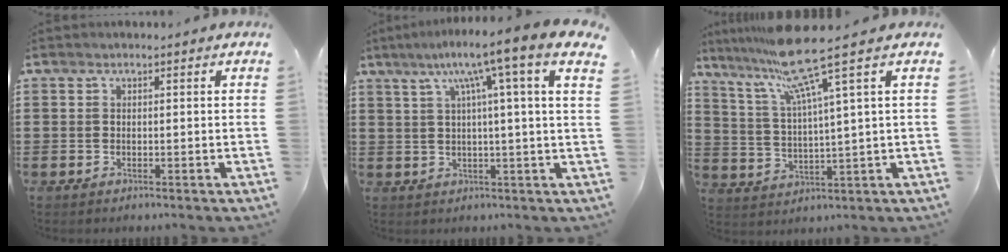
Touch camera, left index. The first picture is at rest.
{"total": 8.6, "force": [4.1, -1.0, 7.4], "torque": [-0.149, -0.013, 0.056]}
{"total": 10.8, "force": [7.5, -0.4, 7.7], "torque": [-0.183, -0.034, 0.120]}